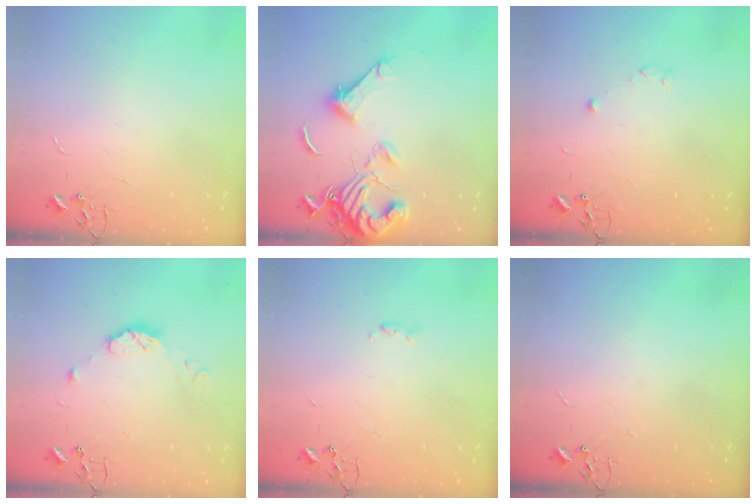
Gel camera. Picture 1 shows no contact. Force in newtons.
{"total": 14.8, "press": 14.7, "slide": 1.8}
{"total": 4.0, "press": 3.7, "slide": 1.6}
{"total": 8.0, "press": 8.0, "slide": 0.6}
{"total": 2.3, "press": 2.2, "slide": 0.4}
{"total": 0.0}